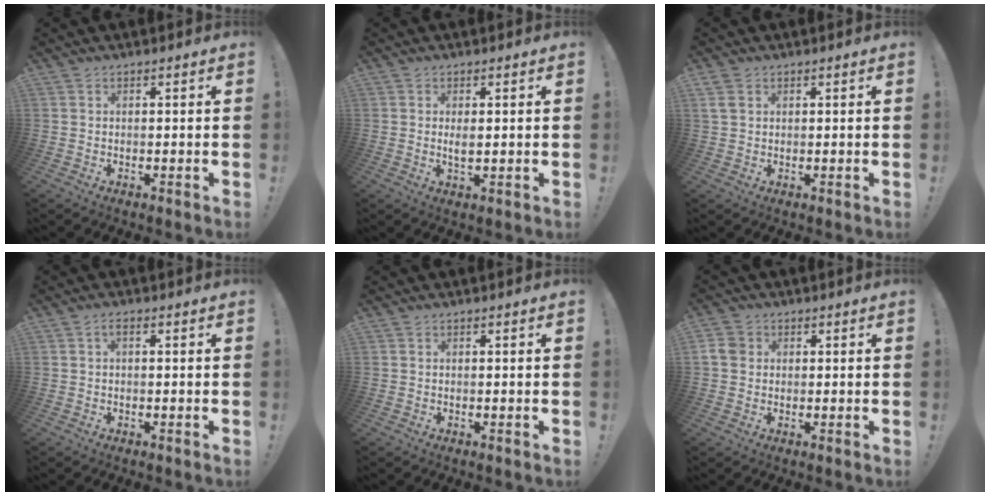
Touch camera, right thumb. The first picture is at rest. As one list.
[{"total": 2.4, "force": [0.3, 0.8, 2.3], "torque": [-0.030, -0.006, 0.001]}, {"total": 3.2, "force": [1.4, 2.2, 1.9], "torque": [-0.036, 0.002, 0.030]}, {"total": 1.5, "force": [-0.3, 0.5, 1.3], "torque": [-0.027, 0.004, -0.006]}, {"total": 0.0}, {"total": 4.8, "force": [0.7, 4.2, 2.3], "torque": [-0.052, 0.010, 0.017]}]